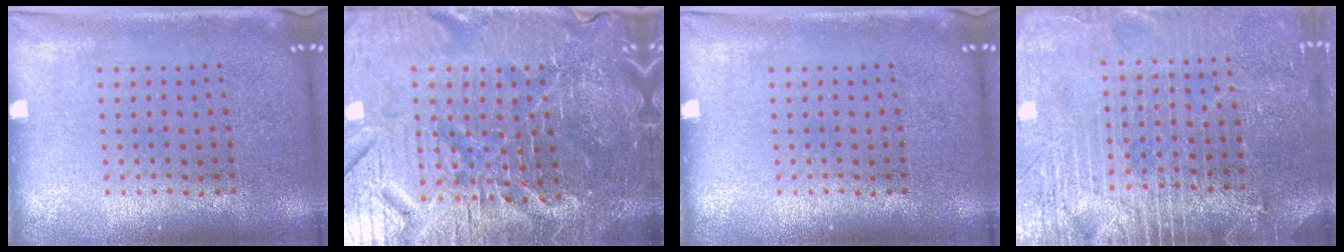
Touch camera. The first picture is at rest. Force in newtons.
{"total": 6.0, "press": 5.5, "slide": 2.3}
{"total": 0.0}
{"total": 3.7, "press": 3.4, "slide": 1.3}